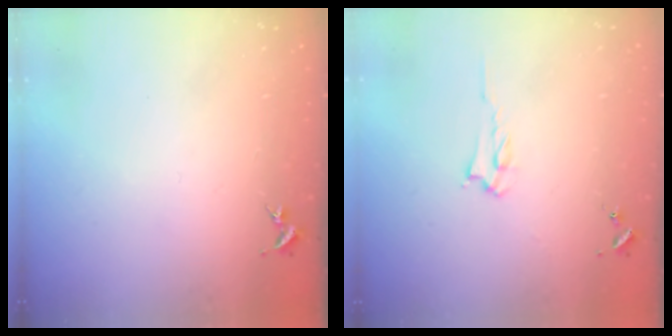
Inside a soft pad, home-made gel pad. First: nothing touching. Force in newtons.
{"total": 2.0, "press": 1.9, "slide": 0.3}